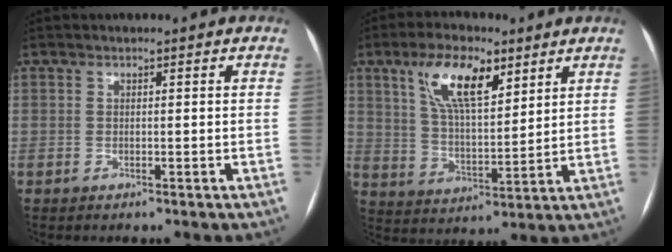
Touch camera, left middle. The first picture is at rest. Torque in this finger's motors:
{"motor_torque": [1.47, -0.67, 0.51, 0.13]}